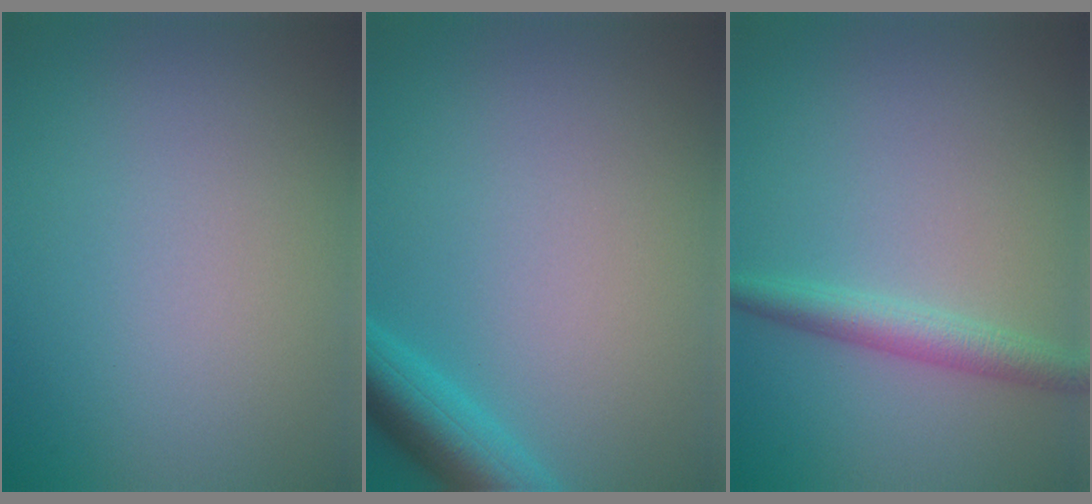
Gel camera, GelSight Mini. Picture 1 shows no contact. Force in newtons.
{"total": 4.2, "press": 4.2, "slide": 0.3}
{"total": 2.7, "press": 2.7, "slide": 0.0}